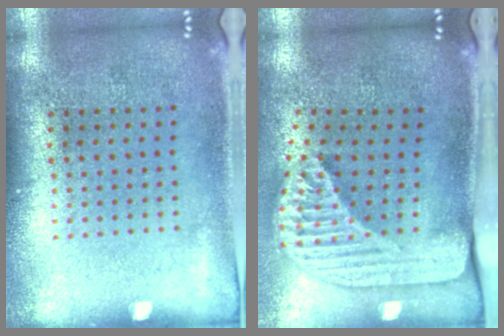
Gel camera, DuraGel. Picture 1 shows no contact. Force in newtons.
{"total": 2.4, "press": 1.7, "slide": 1.7}